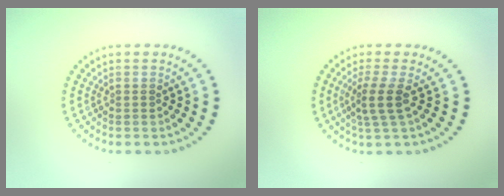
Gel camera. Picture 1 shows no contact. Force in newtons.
{"total": 2.5, "press": 1.9, "slide": 1.6}